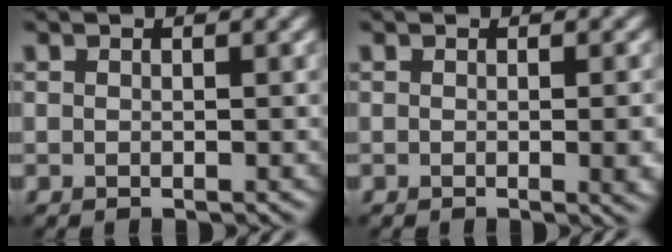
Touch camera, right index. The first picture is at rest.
{"total": 4.0, "force": [-0.4, 1.4, 3.7], "torque": [-0.033, -0.005, -0.001]}